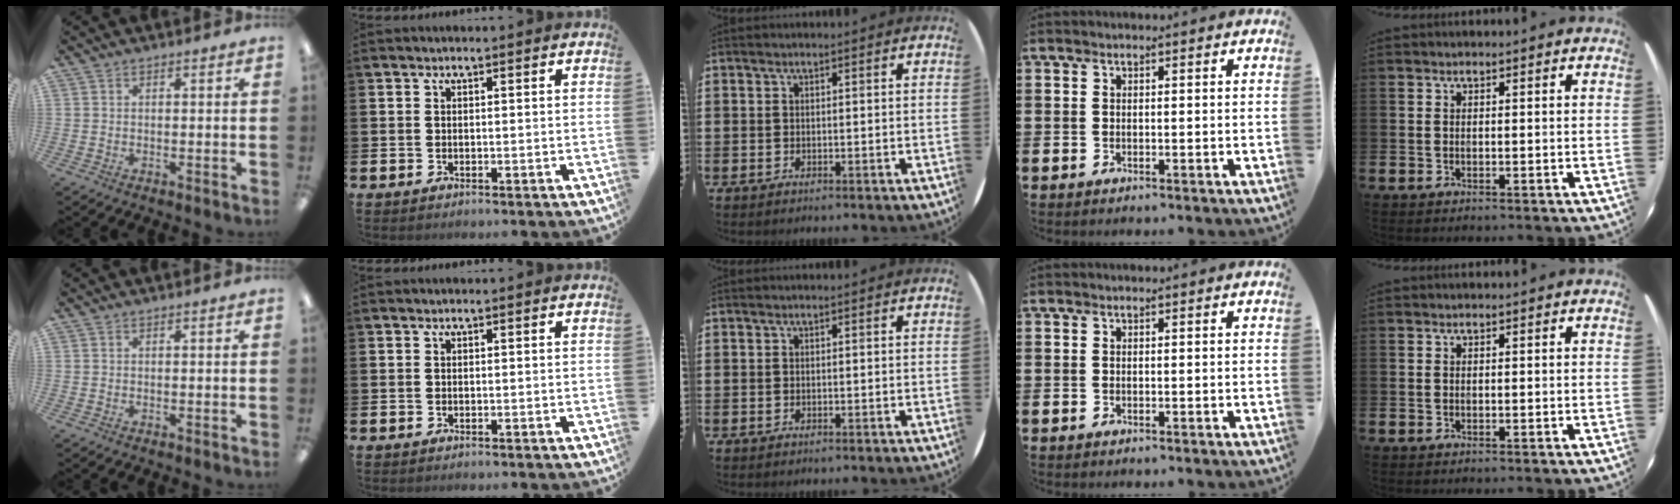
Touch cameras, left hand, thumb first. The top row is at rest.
{}